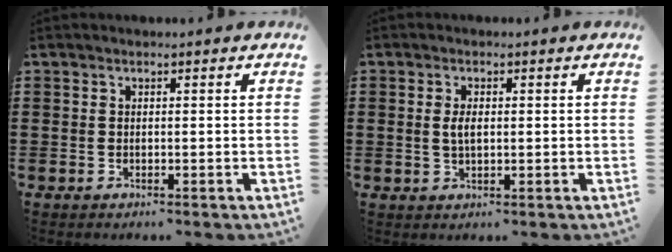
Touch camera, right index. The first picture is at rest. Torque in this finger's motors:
{"motor_torque": [0.44, 0.34, 0.14, 0.00]}